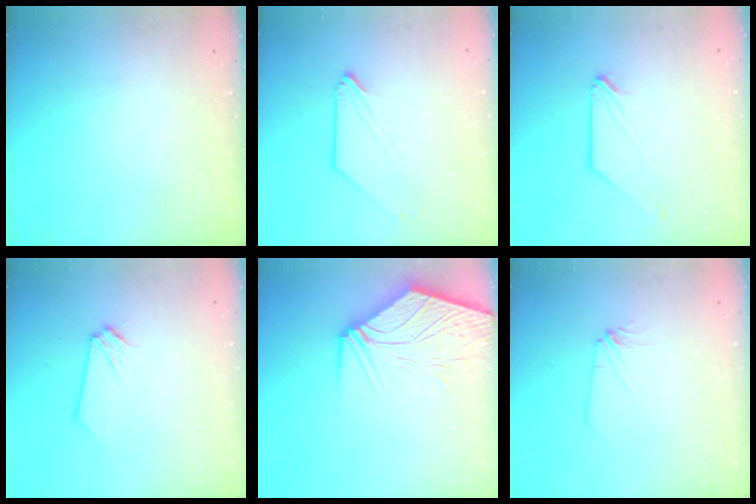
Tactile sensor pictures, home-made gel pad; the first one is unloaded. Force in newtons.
{"total": 0.0}
{"total": 0.0}
{"total": 0.0}
{"total": 11.8, "press": 11.6, "slide": 1.7}
{"total": 2.5, "press": 2.5, "slide": 0.2}